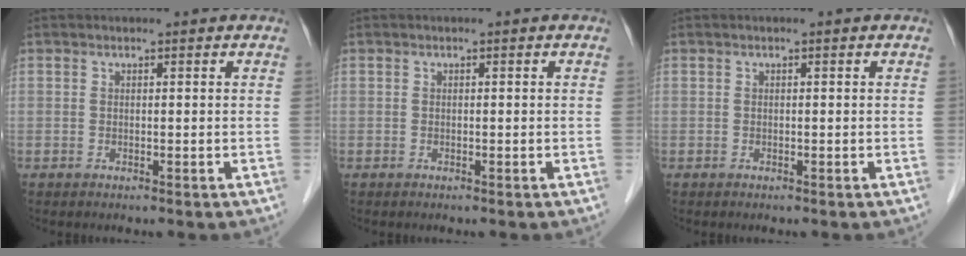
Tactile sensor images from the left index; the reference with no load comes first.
{"total": 0.0}
{"total": 0.0}